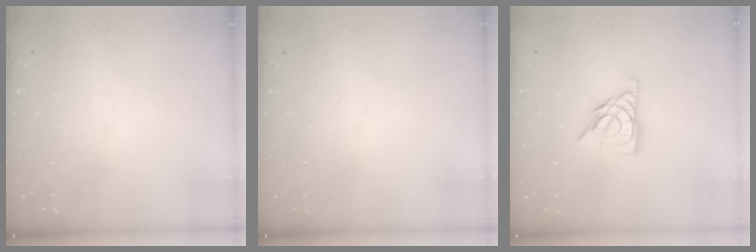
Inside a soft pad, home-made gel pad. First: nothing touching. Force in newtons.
{"total": 0.0}
{"total": 9.0, "press": 9.0, "slide": 0.6}